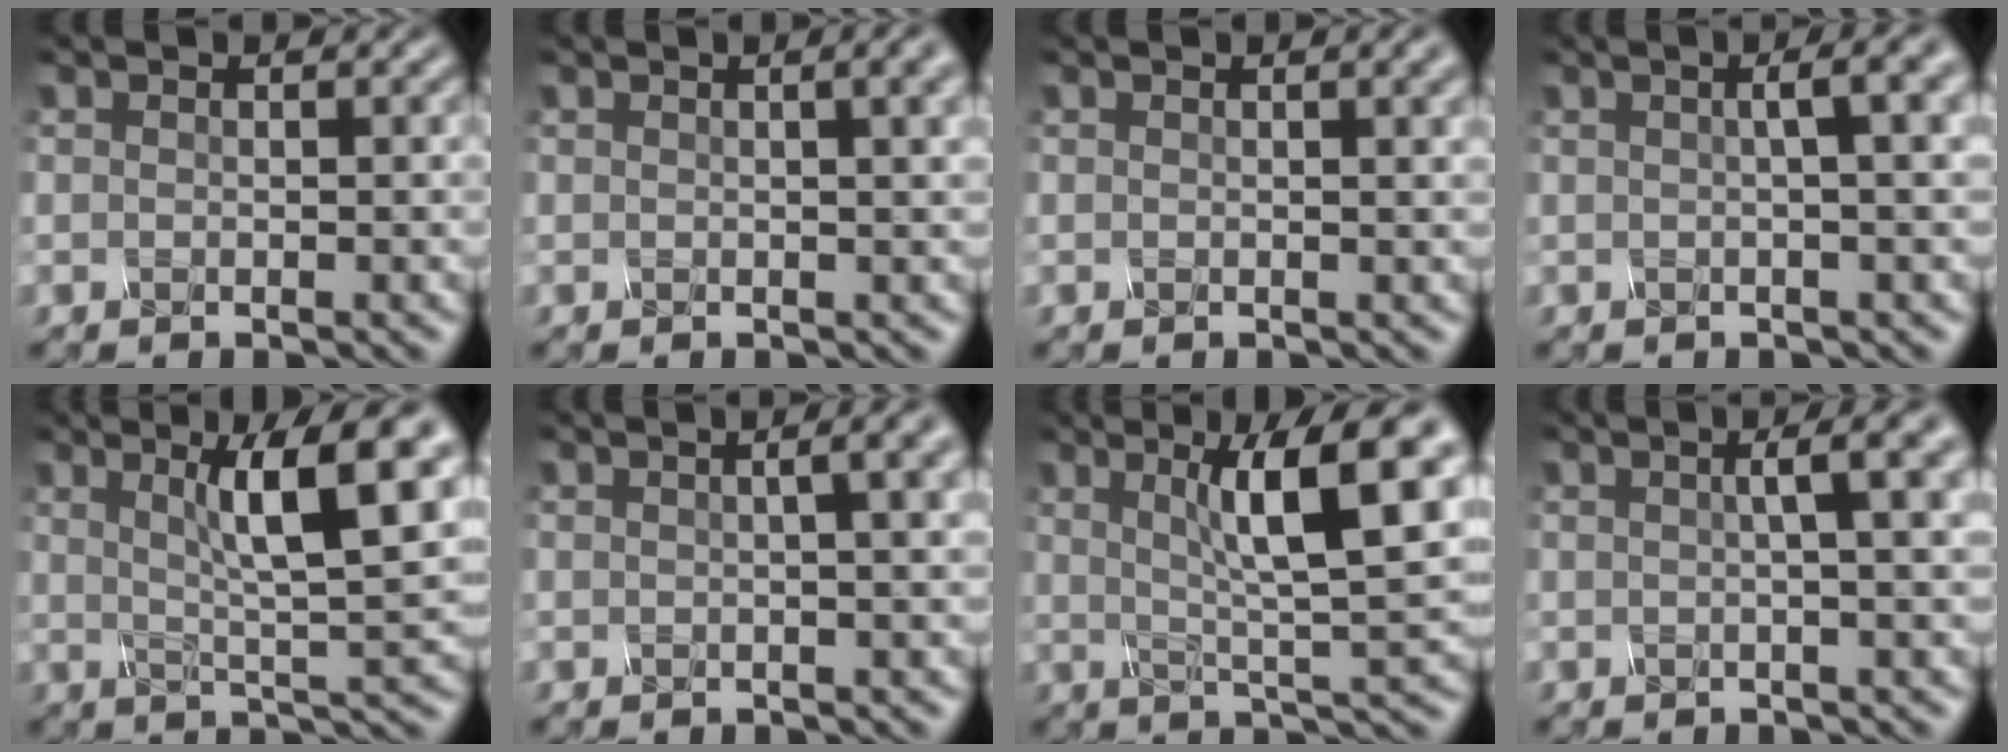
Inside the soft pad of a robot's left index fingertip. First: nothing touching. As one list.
[{"total": 6.6, "force": [3.0, 3.2, 5.0], "torque": [-0.029, 0.045, 0.015]}, {"total": 3.5, "force": [1.8, 1.5, 2.6], "torque": [-0.017, 0.018, 0.013]}, {"total": 6.0, "force": [1.8, 2.5, 5.1], "torque": [-0.036, 0.037, 0.000]}, {"total": 8.5, "force": [2.5, 1.6, 7.9], "torque": [-0.115, 0.006, 0.050]}, {"total": 7.9, "force": [2.9, 4.1, 6.1], "torque": [-0.033, 0.051, 0.012]}, {"total": 9.3, "force": [2.5, 1.7, 8.8], "torque": [-0.130, 0.005, 0.049]}, {"total": 5.5, "force": [1.5, 1.9, 4.9], "torque": [-0.044, 0.027, 0.005]}]